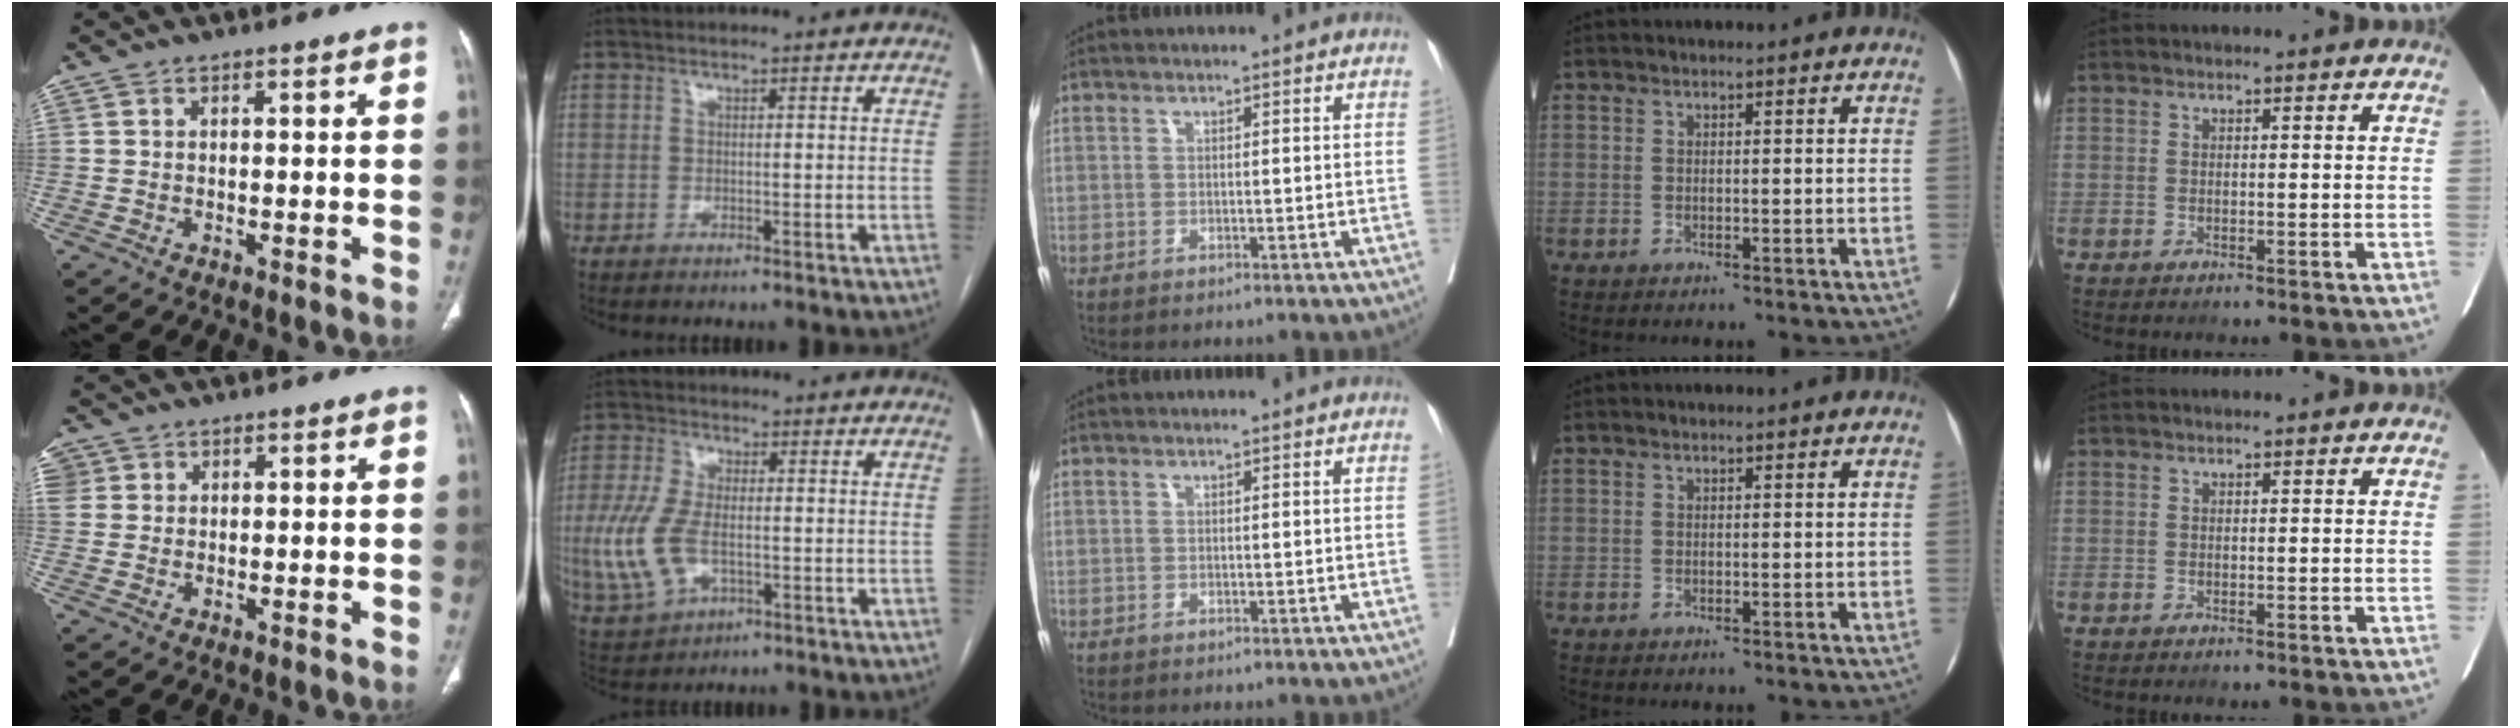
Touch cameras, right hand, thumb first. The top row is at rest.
{"thumb": {"total": 5.0, "force": [1.6, 4.6, 1.3], "torque": [-0.025, 0.013, 0.040]}, "index": {"total": 9.4, "force": [-1.7, 4.8, 7.9], "torque": [-0.197, -0.002, -0.026]}}